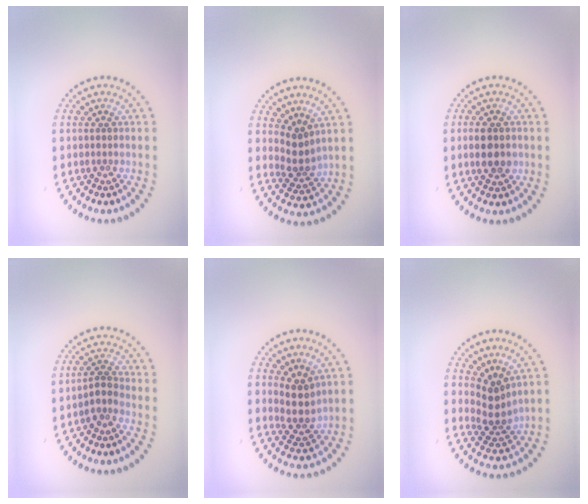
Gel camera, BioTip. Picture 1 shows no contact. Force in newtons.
{"total": 2.5, "press": 1.8, "slide": 1.7}
{"total": 3.2, "press": 3.2, "slide": 0.1}
{"total": 1.6, "press": 1.2, "slide": 1.1}
{"total": 2.9, "press": 2.3, "slide": 1.7}
{"total": 2.9, "press": 2.0, "slide": 2.1}